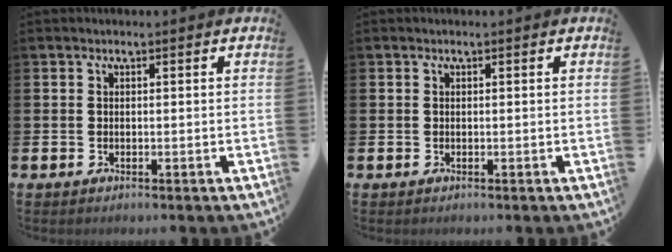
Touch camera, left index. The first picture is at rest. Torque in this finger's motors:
{"motor_torque": [0.00, 0.00, 0.00, 0.00]}